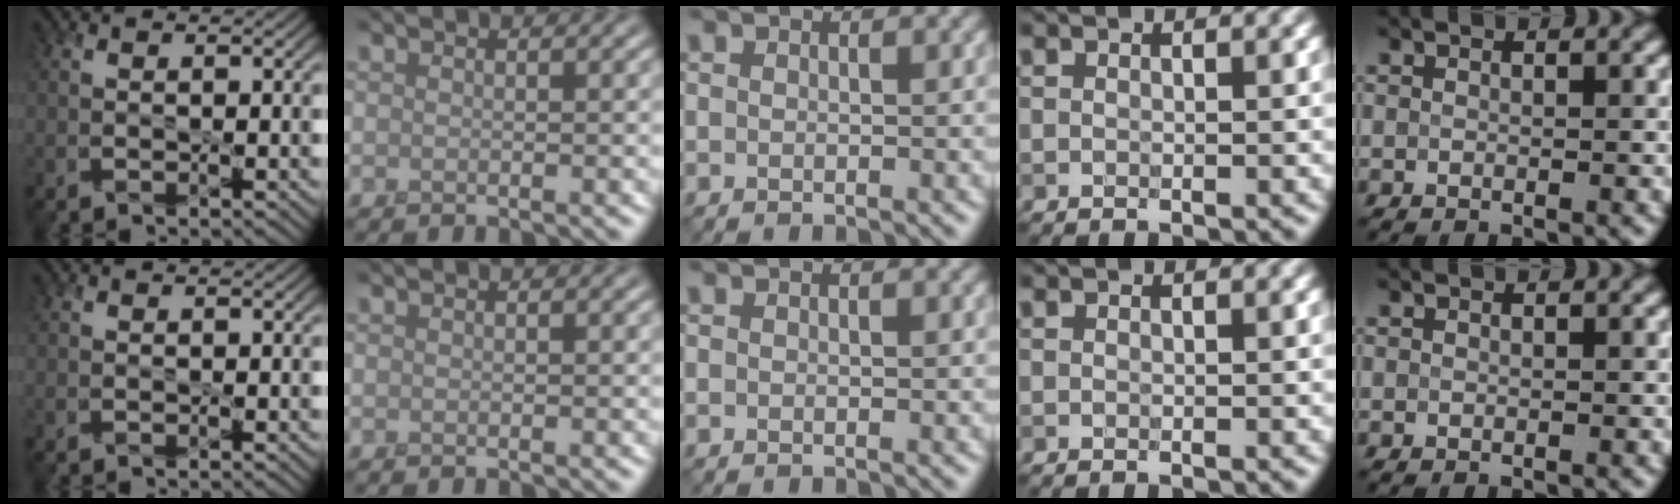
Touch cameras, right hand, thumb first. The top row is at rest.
{}